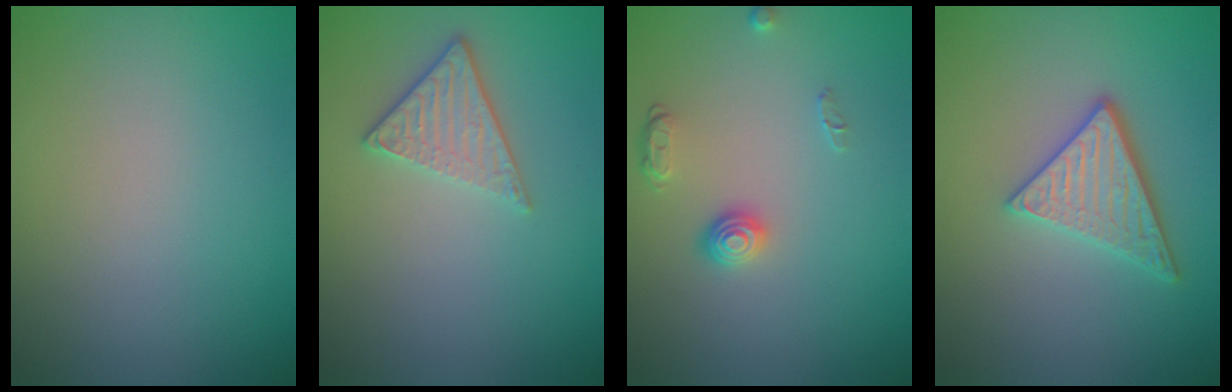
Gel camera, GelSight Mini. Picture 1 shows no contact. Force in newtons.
{"total": 2.8, "press": 2.4, "slide": 1.3}
{"total": 1.7, "press": 1.4, "slide": 1.0}
{"total": 3.7, "press": 3.2, "slide": 1.8}